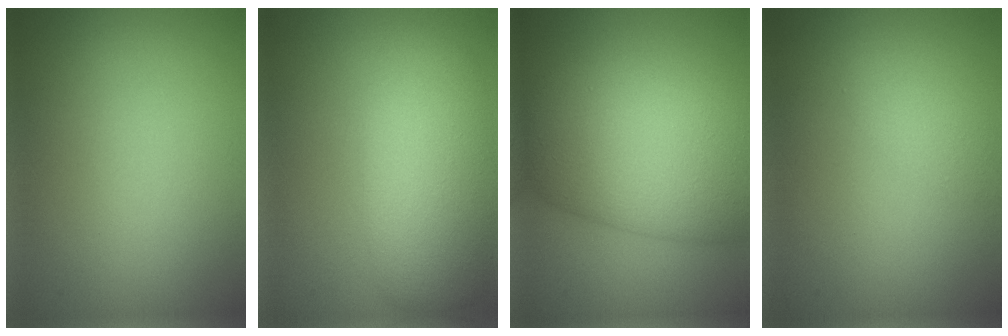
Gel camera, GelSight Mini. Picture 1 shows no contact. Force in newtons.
{"total": 7.5, "press": 7.5, "slide": 0.3}
{"total": 11.8, "press": 11.8, "slide": 0.3}
{"total": 1.8, "press": 1.8, "slide": 0.0}